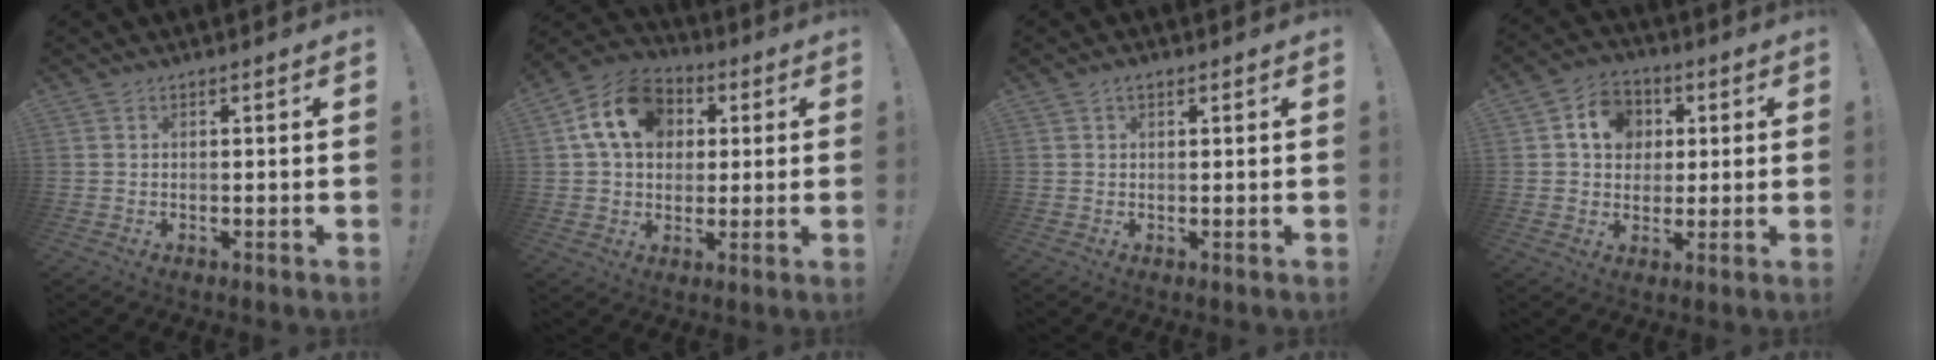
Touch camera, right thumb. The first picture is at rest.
{"total": 15.8, "force": [4.8, 12.0, 9.0], "torque": [-0.151, 0.001, 0.093]}
{"total": 2.0, "force": [1.2, 0.9, 1.3], "torque": [-0.020, -0.001, 0.021]}
{"total": 10.6, "force": [2.9, 9.1, 4.6], "torque": [-0.068, 0.001, 0.059]}